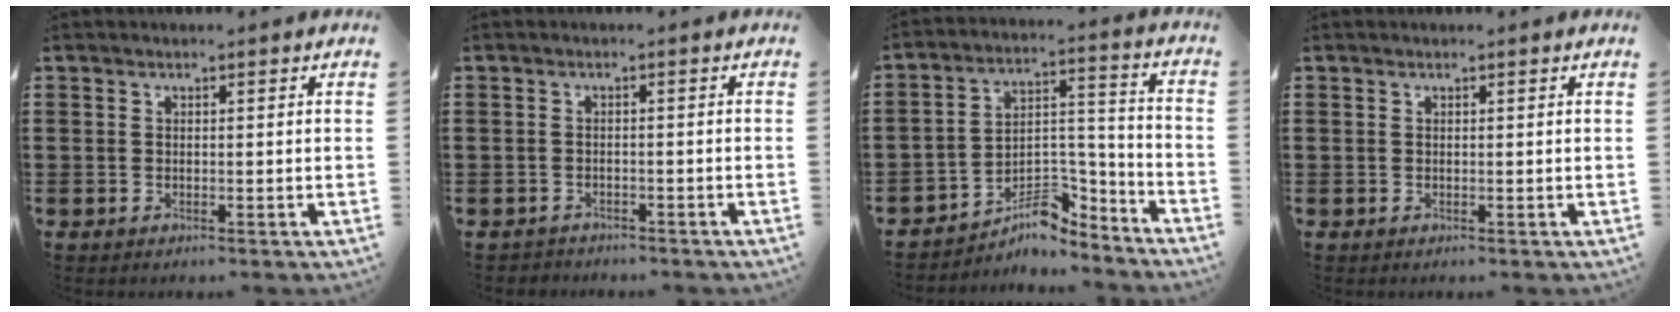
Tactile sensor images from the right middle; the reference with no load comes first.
{"total": 1.3, "force": [-1.3, 0.3, -0.1], "torque": [-0.004, 0.002, -0.029]}
{"total": 7.3, "force": [-6.1, 2.9, 3.0], "torque": [-0.042, 0.009, -0.115]}
{"total": 0.0}